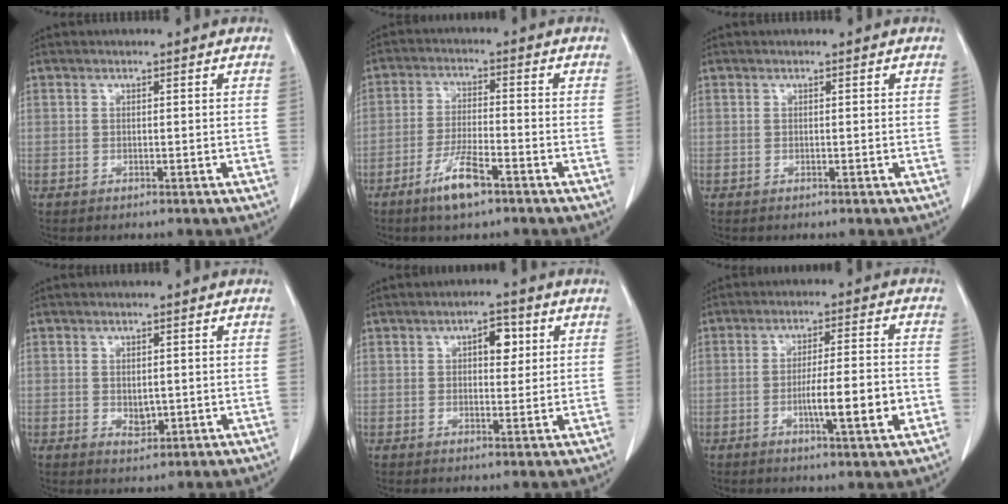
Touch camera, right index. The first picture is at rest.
{"total": 6.8, "force": [-4.3, 1.1, 5.1], "torque": [-0.103, -0.007, -0.077]}
{"total": 0.0}
{"total": 2.1, "force": [0.0, 1.4, 1.6], "torque": [-0.022, -0.002, 0.008]}
{"total": 3.9, "force": [1.3, 1.9, 3.2], "torque": [-0.045, 0.008, 0.017]}
{"total": 8.7, "force": [-2.7, 0.4, 8.2], "torque": [-0.127, 0.002, -0.039]}